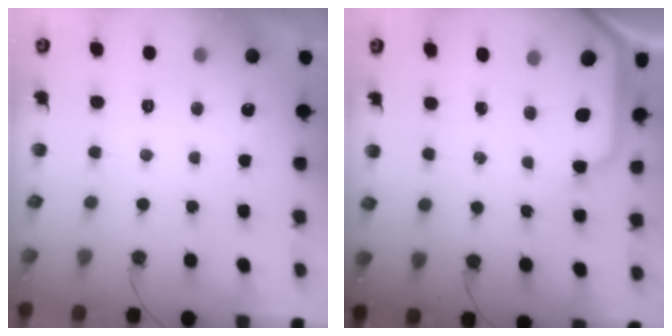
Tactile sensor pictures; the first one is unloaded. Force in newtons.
{"total": 10.8, "press": 10.7, "slide": 1.5}